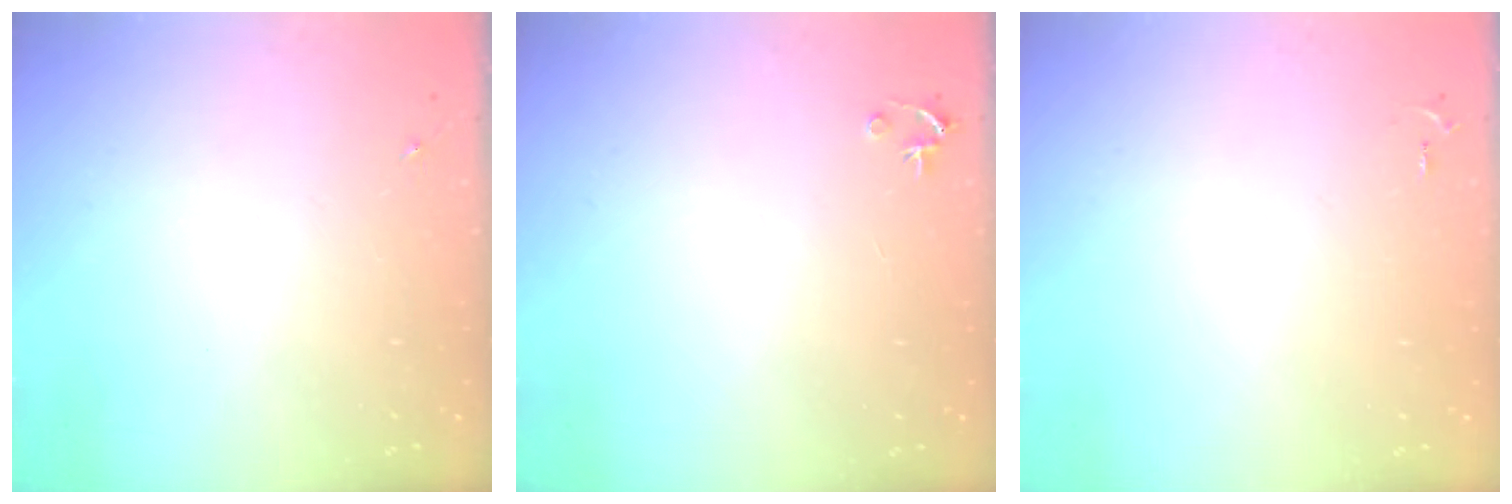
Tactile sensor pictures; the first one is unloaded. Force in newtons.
{"total": 3.5, "press": 3.5, "slide": 0.4}
{"total": 2.6, "press": 2.6, "slide": 0.4}